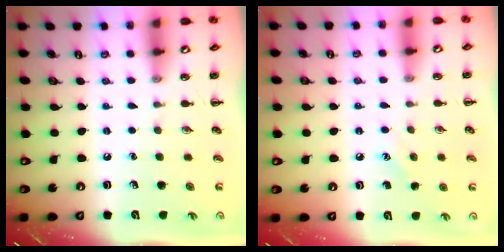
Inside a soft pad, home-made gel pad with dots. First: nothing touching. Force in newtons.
{"total": 5.4, "press": 5.2, "slide": 1.3}